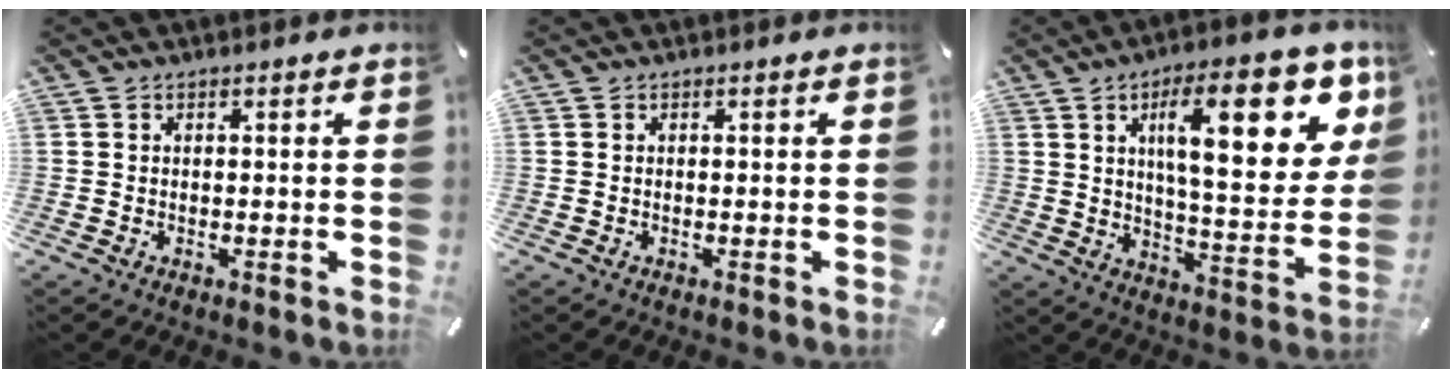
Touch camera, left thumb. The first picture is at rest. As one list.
[{"total": 0.0}, {"total": 22.6, "force": [9.5, 8.3, 18.8], "torque": [-0.277, -0.032, 0.139]}]